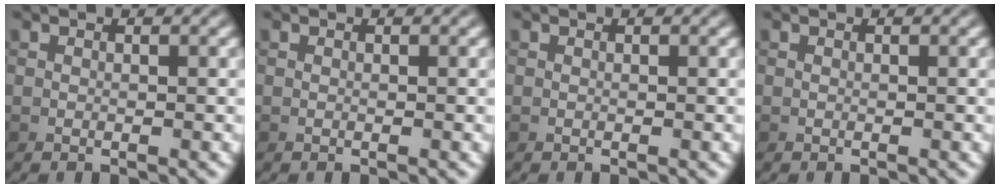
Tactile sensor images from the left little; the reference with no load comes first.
{"total": 0.0}
{"total": 0.0}
{"total": 0.0}